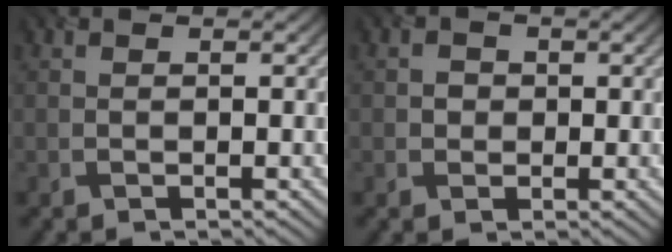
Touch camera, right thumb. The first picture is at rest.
{"total": 1.6, "force": [0.0, 1.5, 0.4], "torque": [-0.005, -0.002, -0.004]}